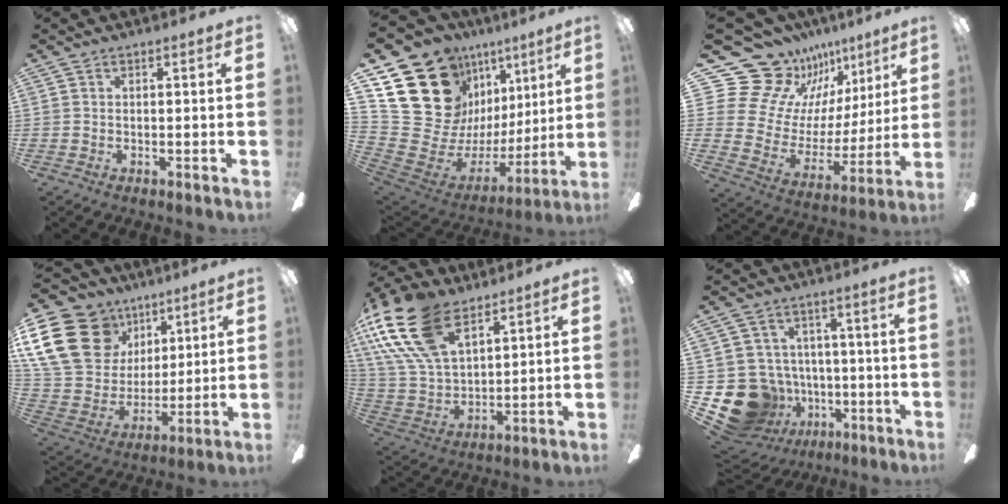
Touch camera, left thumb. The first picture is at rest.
{"total": 23.7, "force": [12.4, 17.2, 10.4], "torque": [-0.205, -0.093, 0.271]}
{"total": 18.7, "force": [13.8, 11.3, 5.7], "torque": [-0.121, -0.114, 0.274]}
{"total": 22.7, "force": [10.1, 17.0, 11.1], "torque": [-0.236, -0.032, 0.200]}
{"total": 22.9, "force": [12.2, 12.4, 14.8], "torque": [-0.331, -0.045, 0.219]}
{"total": 17.3, "force": [-6.2, 14.5, 7.1], "torque": [-0.155, 0.041, -0.074]}